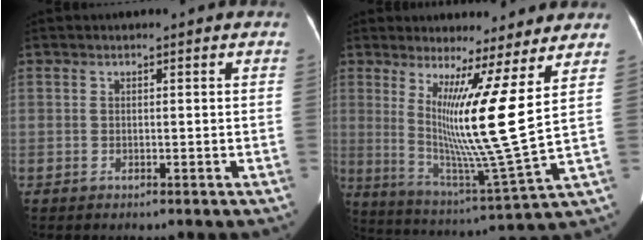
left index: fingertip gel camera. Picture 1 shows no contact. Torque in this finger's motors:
{"motor_torque": [1.49, -0.63, 0.30, 0.09]}